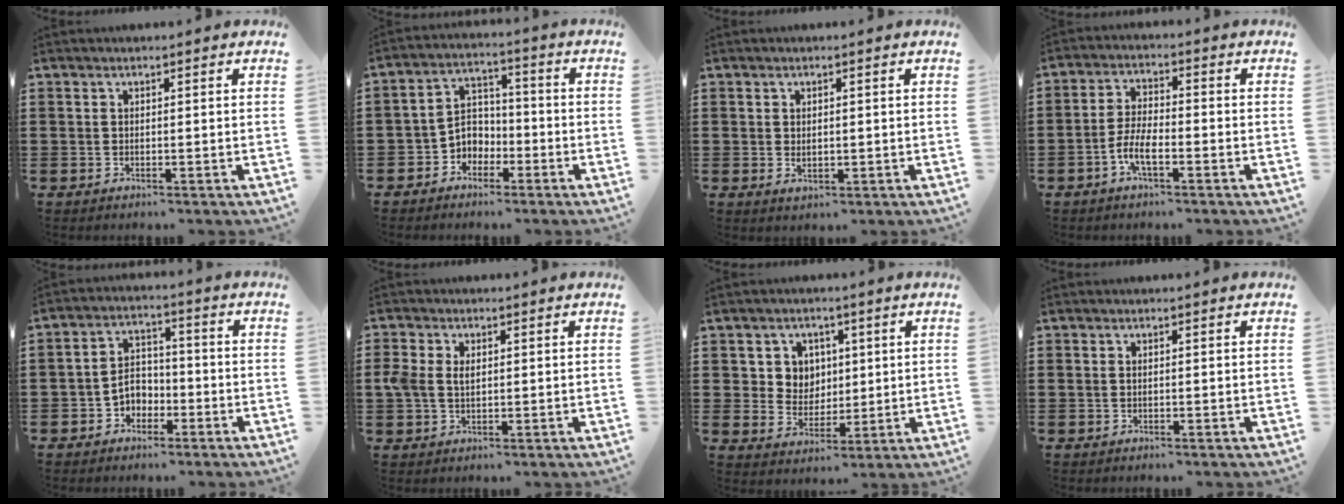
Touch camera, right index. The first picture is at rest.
{"total": 4.1, "force": [-2.6, 3.0, 0.8], "torque": [-0.029, 0.005, -0.057]}
{"total": 1.1, "force": [0.2, 0.8, 0.7], "torque": [-0.015, 0.007, 0.002]}
{"total": 5.2, "force": [-2.6, 1.2, 4.4], "torque": [-0.109, -0.010, -0.055]}
{"total": 4.0, "force": [-2.0, 2.9, 1.9], "torque": [-0.043, 0.006, -0.039]}
{"total": 3.3, "force": [0.4, 2.3, 2.3], "torque": [-0.065, 0.004, 0.000]}
{"total": 5.3, "force": [1.9, 4.9, 1.1], "torque": [-0.038, 0.014, 0.032]}
{"total": 0.0}